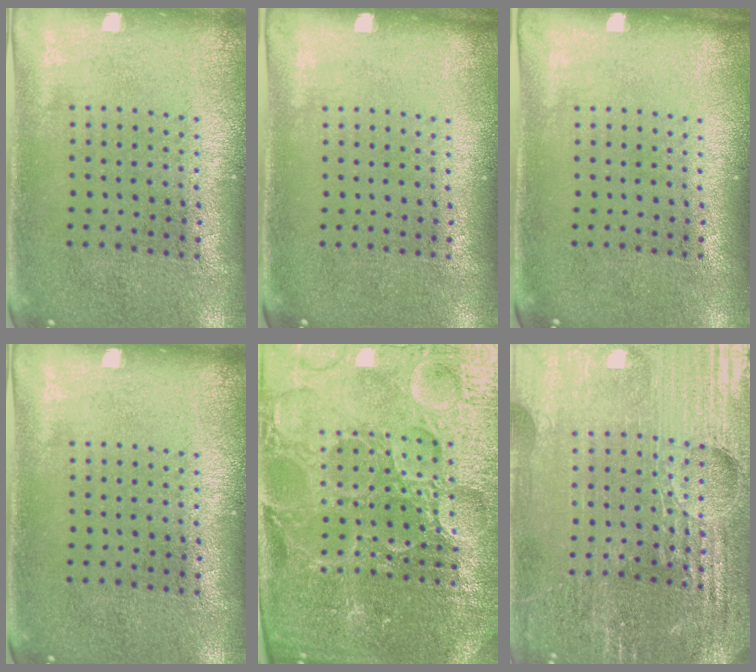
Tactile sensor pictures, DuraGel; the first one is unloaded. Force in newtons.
{"total": 0.0}
{"total": 0.0}
{"total": 0.0}
{"total": 5.5, "press": 5.1, "slide": 2.1}
{"total": 5.5, "press": 5.0, "slide": 2.3}